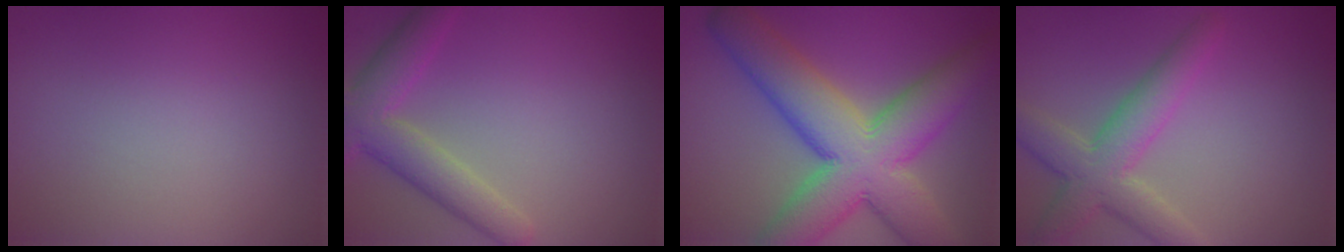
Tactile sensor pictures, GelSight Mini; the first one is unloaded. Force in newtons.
{"total": 4.9, "press": 4.9, "slide": 0.3}
{"total": 12.1, "press": 12.1, "slide": 0.7}
{"total": 4.9, "press": 4.9, "slide": 0.3}